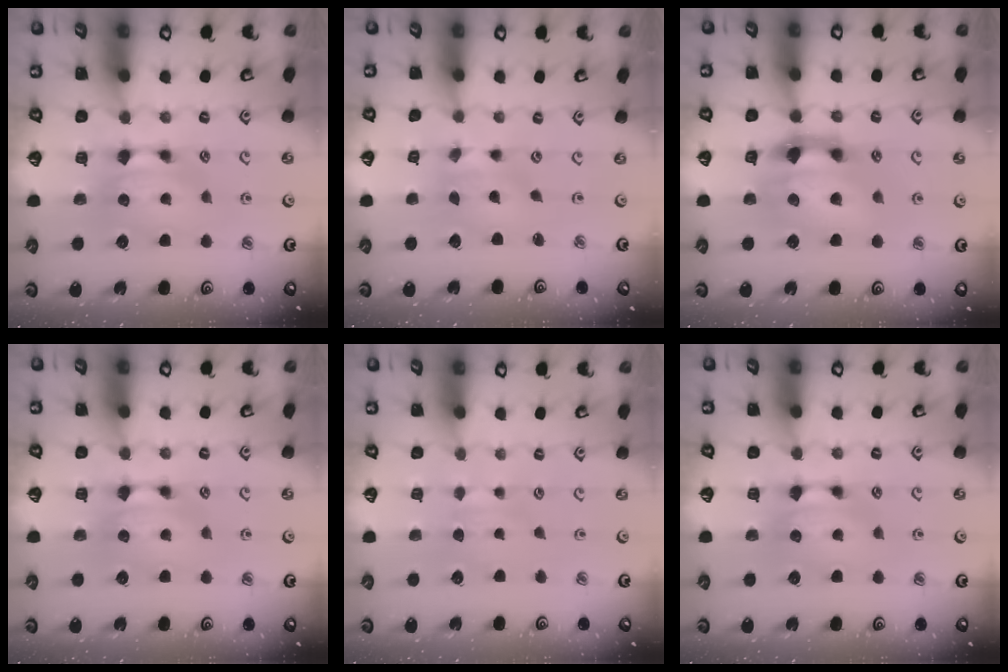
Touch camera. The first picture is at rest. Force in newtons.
{"total": 1.3, "press": 0.3, "slide": 1.3}
{"total": 4.5, "press": 3.9, "slide": 2.1}
{"total": 0.0}
{"total": 2.3, "press": 2.2, "slide": 0.3}
{"total": 0.0}